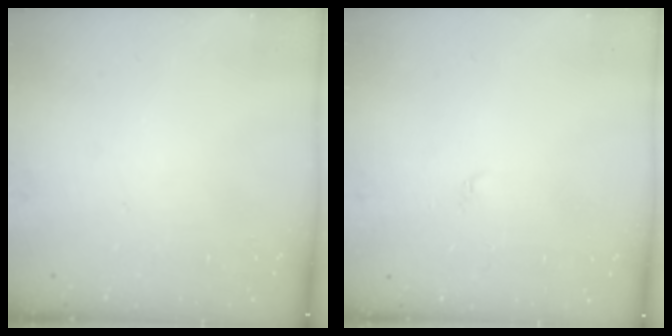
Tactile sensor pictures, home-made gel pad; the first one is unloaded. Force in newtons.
{"total": 1.8, "press": 1.7, "slide": 0.3}